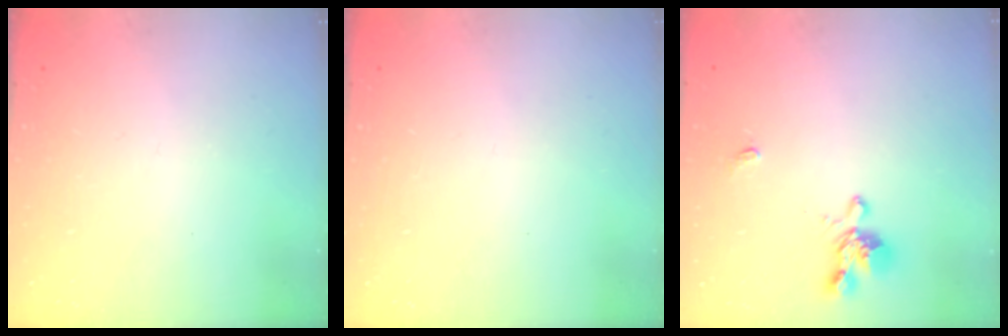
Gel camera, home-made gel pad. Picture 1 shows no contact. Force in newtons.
{"total": 0.0}
{"total": 1.6, "press": 1.1, "slide": 1.1}